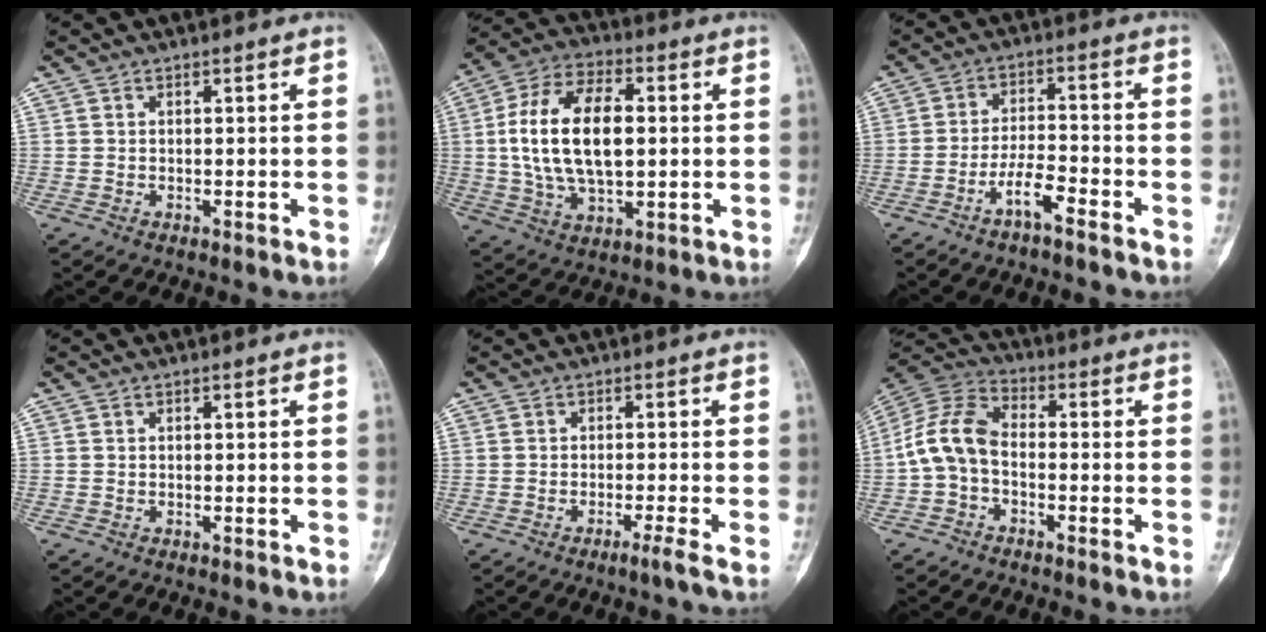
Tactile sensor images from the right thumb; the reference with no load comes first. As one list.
[{"total": 18.1, "force": [1.4, 9.8, 15.2], "torque": [-0.278, 0.012, 0.025]}, {"total": 5.7, "force": [-3.9, 1.3, 4.0], "torque": [-0.082, 0.034, -0.071]}, {"total": 0.0}, {"total": 2.2, "force": [-1.4, -0.8, 1.5], "torque": [-0.037, 0.002, -0.029]}, {"total": 9.6, "force": [-1.7, 6.1, 7.2], "torque": [-0.145, 0.033, -0.048]}]